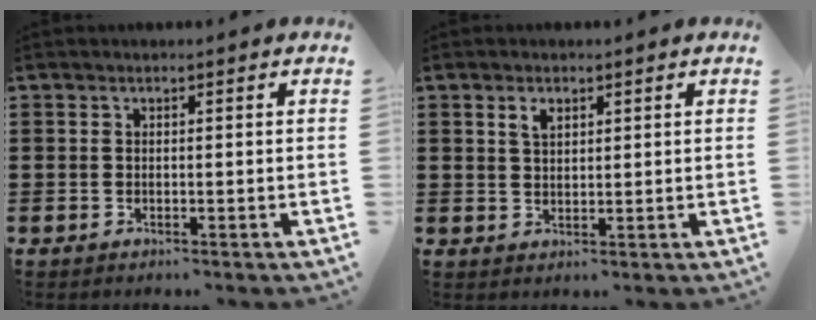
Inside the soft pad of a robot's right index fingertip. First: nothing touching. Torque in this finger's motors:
{"motor_torque": [0.06, -0.05, 0.05, 0.06]}